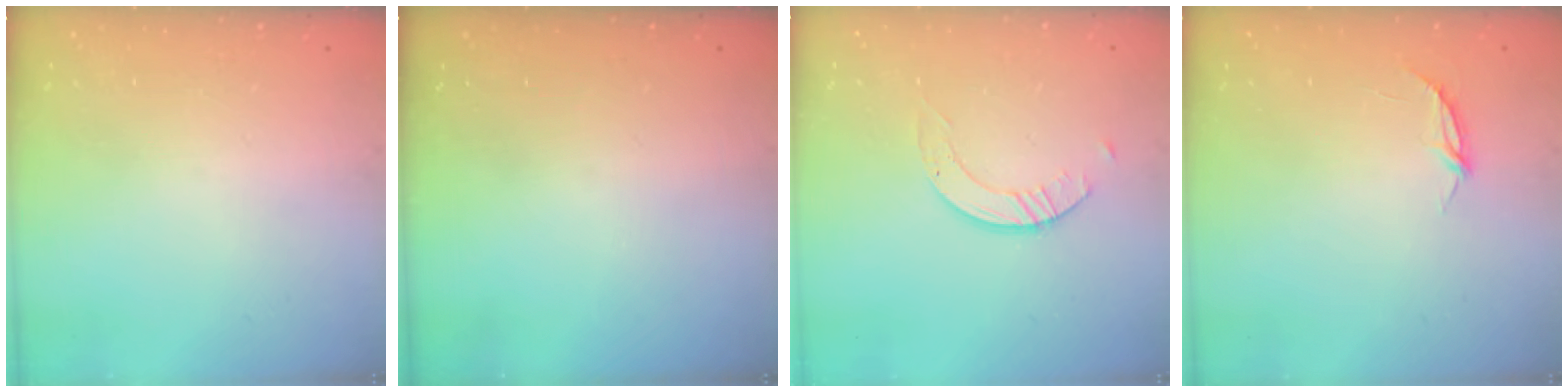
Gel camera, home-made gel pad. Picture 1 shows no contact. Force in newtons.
{"total": 0.0}
{"total": 2.6, "press": 2.5, "slide": 0.3}
{"total": 3.3, "press": 3.3, "slide": 0.3}